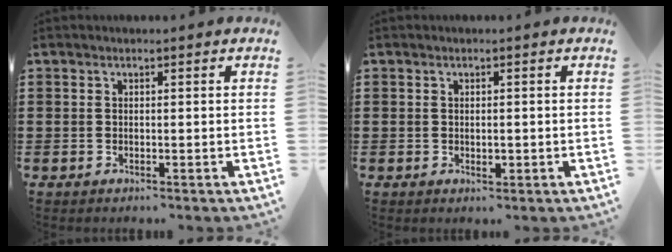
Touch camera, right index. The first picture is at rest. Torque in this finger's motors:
{"motor_torque": [-0.53, 0.19, -0.01, 0.00]}